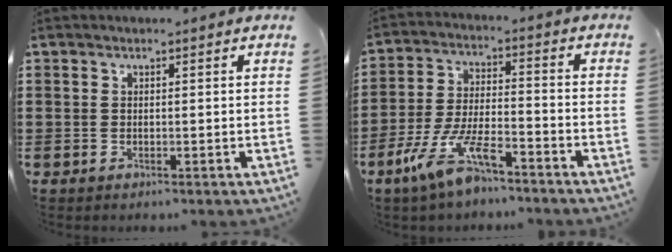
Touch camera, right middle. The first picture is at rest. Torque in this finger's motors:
{"motor_torque": [1.41, -0.45, 0.27, 0.21]}